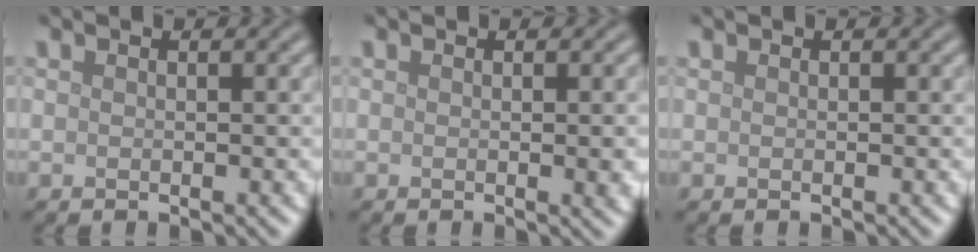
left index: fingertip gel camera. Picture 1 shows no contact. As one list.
[{"total": 2.0, "force": [0.0, 0.5, 2.0], "torque": [-0.020, -0.001, -0.002]}, {"total": 0.0}]